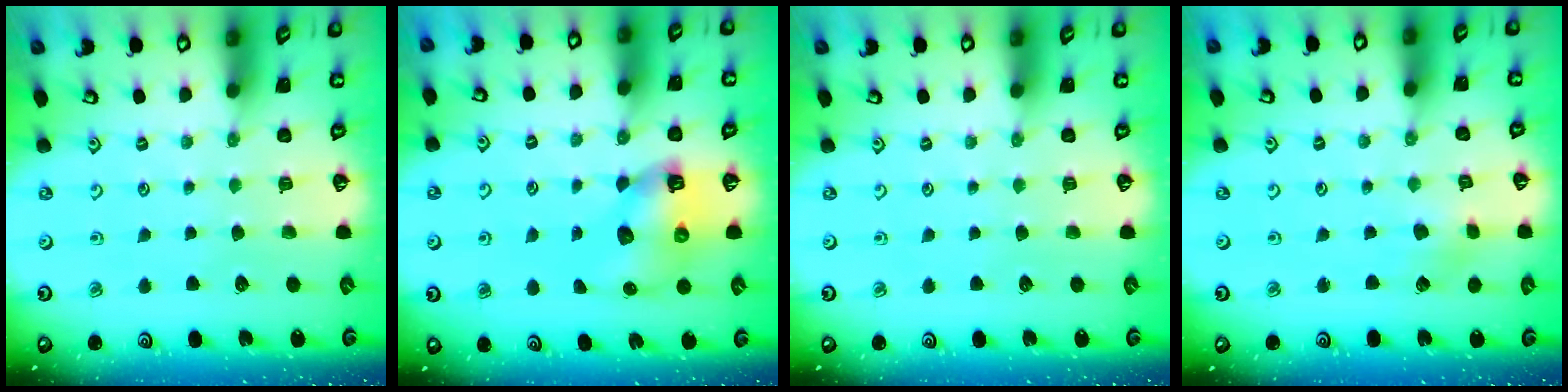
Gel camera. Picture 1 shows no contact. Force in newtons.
{"total": 8.0, "press": 7.9, "slide": 1.4}
{"total": 0.0}
{"total": 2.7, "press": 2.7, "slide": 0.3}